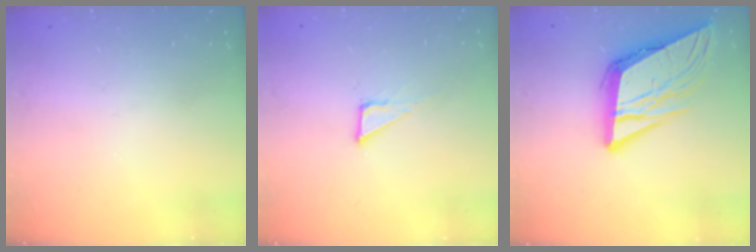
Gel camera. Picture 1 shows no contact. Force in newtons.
{"total": 1.9, "press": 1.9, "slide": 0.1}
{"total": 13.7, "press": 13.4, "slide": 2.6}